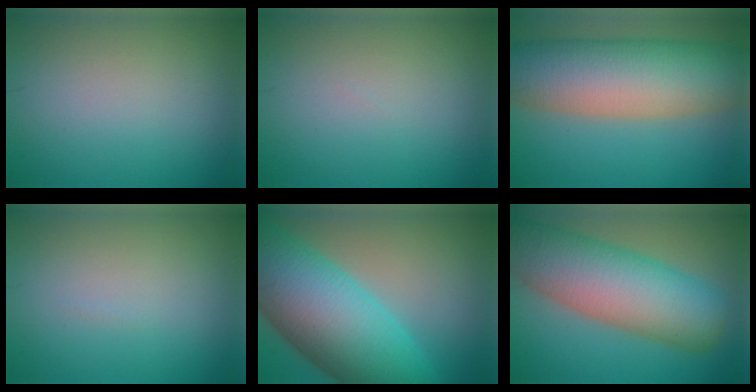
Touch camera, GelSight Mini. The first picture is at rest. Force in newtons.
{"total": 0.0}
{"total": 12.5, "press": 12.5, "slide": 0.6}
{"total": 0.0}
{"total": 15.0, "press": 15.0, "slide": 0.5}
{"total": 11.3, "press": 11.3, "slide": 0.6}